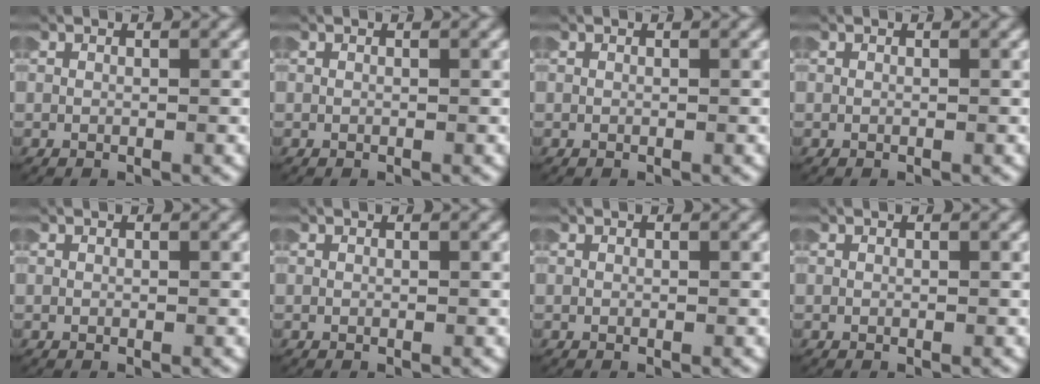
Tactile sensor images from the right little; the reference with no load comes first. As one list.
[{"total": 0.0}, {"total": 0.0}, {"total": 0.0}, {"total": 0.0}, {"total": 0.0}, {"total": 0.0}, {"total": 0.0}]